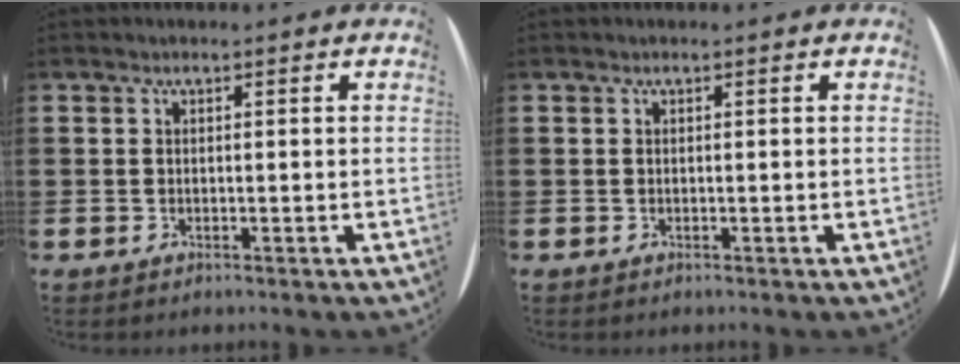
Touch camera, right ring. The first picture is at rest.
{"total": 0.0}